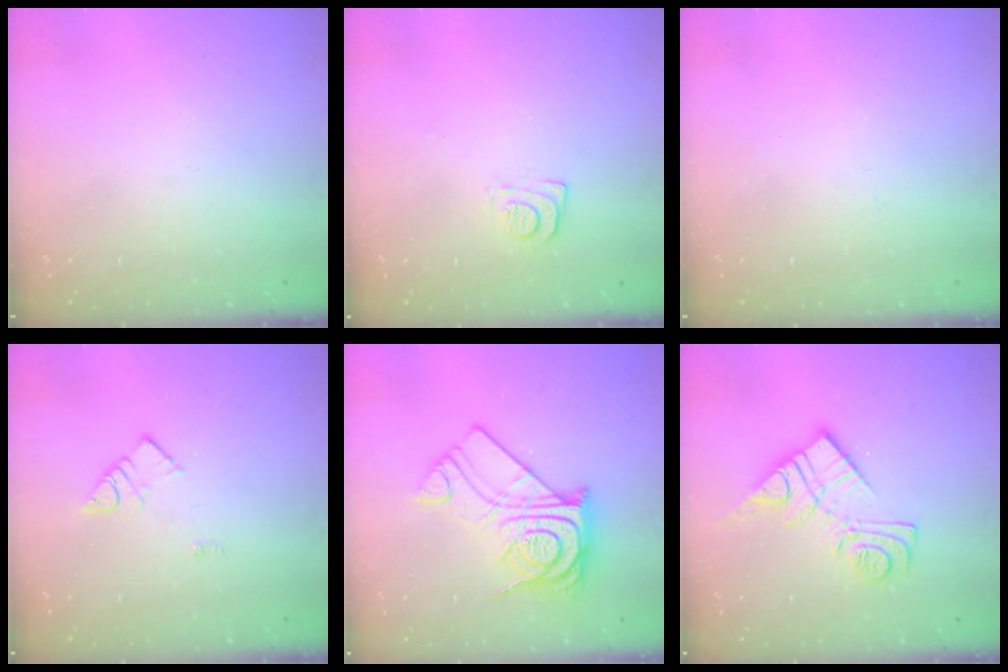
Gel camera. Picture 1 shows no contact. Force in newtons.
{"total": 6.8, "press": 6.7, "slide": 0.7}
{"total": 2.8, "press": 2.8, "slide": 0.4}
{"total": 3.6, "press": 3.6, "slide": 0.4}
{"total": 15.9, "press": 15.9, "slide": 1.4}
{"total": 13.5, "press": 13.5, "slide": 0.8}